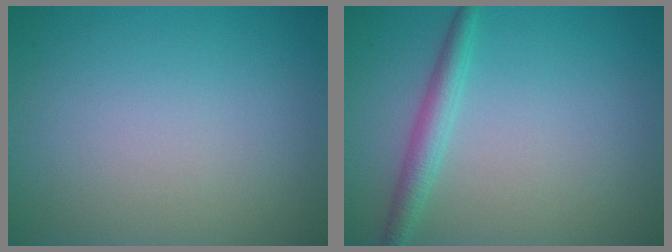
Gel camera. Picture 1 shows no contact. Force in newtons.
{"total": 2.3, "press": 2.3, "slide": 0.1}